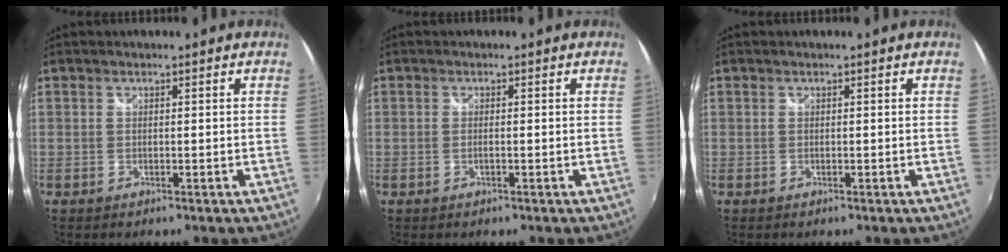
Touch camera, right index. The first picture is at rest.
{"total": 0.8, "force": [-0.3, 0.2, 0.7], "torque": [-0.017, -0.001, -0.006]}
{"total": 0.0}